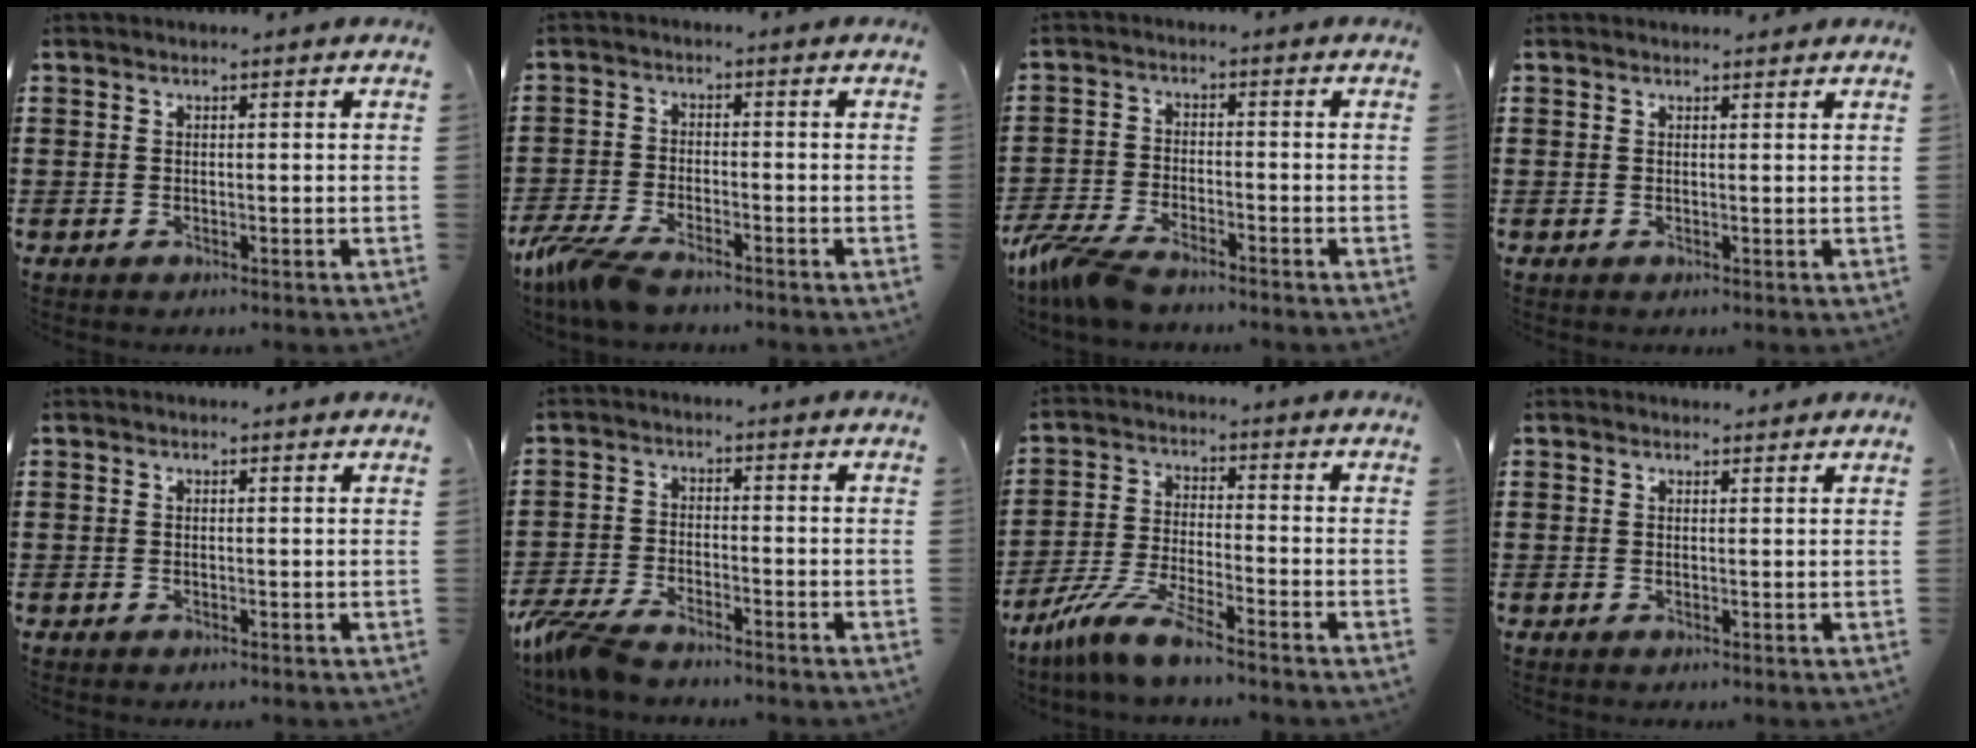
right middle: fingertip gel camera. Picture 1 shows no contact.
{"total": 5.2, "force": [-4.2, 1.0, 2.8], "torque": [-0.088, -0.018, -0.088]}
{"total": 5.4, "force": [-4.6, 0.9, 2.5], "torque": [-0.085, -0.015, -0.097]}
{"total": 0.7, "force": [0.7, 0.2, 0.1], "torque": [0.004, -0.002, 0.011]}
{"total": 0.0}
{"total": 4.8, "force": [-4.2, 0.5, 2.2], "torque": [-0.079, -0.019, -0.091]}
{"total": 7.0, "force": [-6.0, -0.2, 3.6], "torque": [-0.096, -0.020, -0.124]}
{"total": 1.0, "force": [1.0, 0.3, 0.1], "torque": [0.004, -0.001, 0.017]}